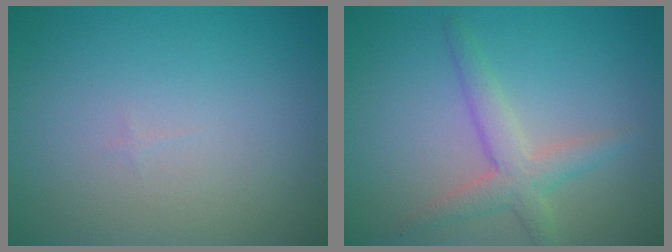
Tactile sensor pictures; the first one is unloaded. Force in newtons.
{"total": 3.1, "press": 3.1, "slide": 0.3}